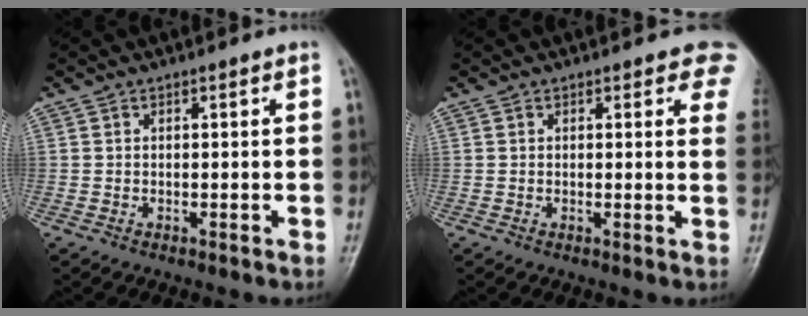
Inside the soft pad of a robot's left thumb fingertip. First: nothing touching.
{"total": 5.2, "force": [3.5, 2.2, 3.1], "torque": [-0.003, -0.011, 0.023]}